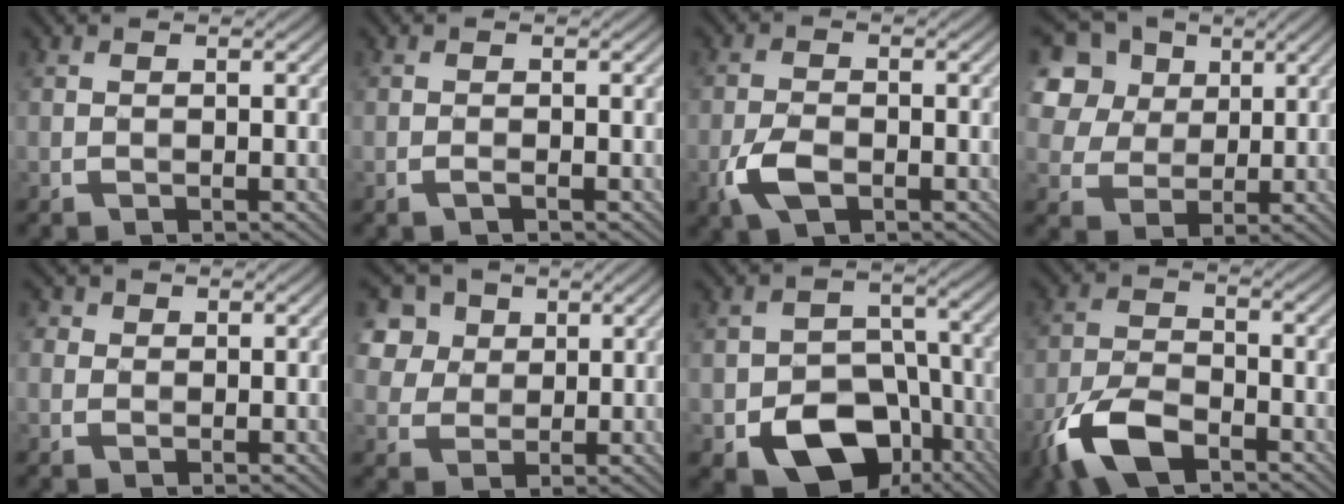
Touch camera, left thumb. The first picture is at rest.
{"total": 0.7, "force": [-0.4, -0.2, 0.5], "torque": [-0.013, 0.005, -0.010]}
{"total": 4.3, "force": [-1.8, 2.2, 3.2], "torque": [-0.075, 0.000, -0.041]}
{"total": 13.2, "force": [6.2, 9.9, 6.1], "torque": [-0.185, 0.031, 0.130]}
{"total": 1.9, "force": [0.7, 1.7, 0.5], "torque": [-0.020, 0.005, 0.006]}
{"total": 6.8, "force": [3.3, 5.4, 2.4], "torque": [-0.112, 0.005, 0.067]}
{"total": 12.1, "force": [-6.2, 8.1, 6.5], "torque": [-0.106, -0.020, -0.107]}
{"total": 8.9, "force": [-5.4, 3.8, 5.9], "torque": [-0.133, -0.005, -0.118]}